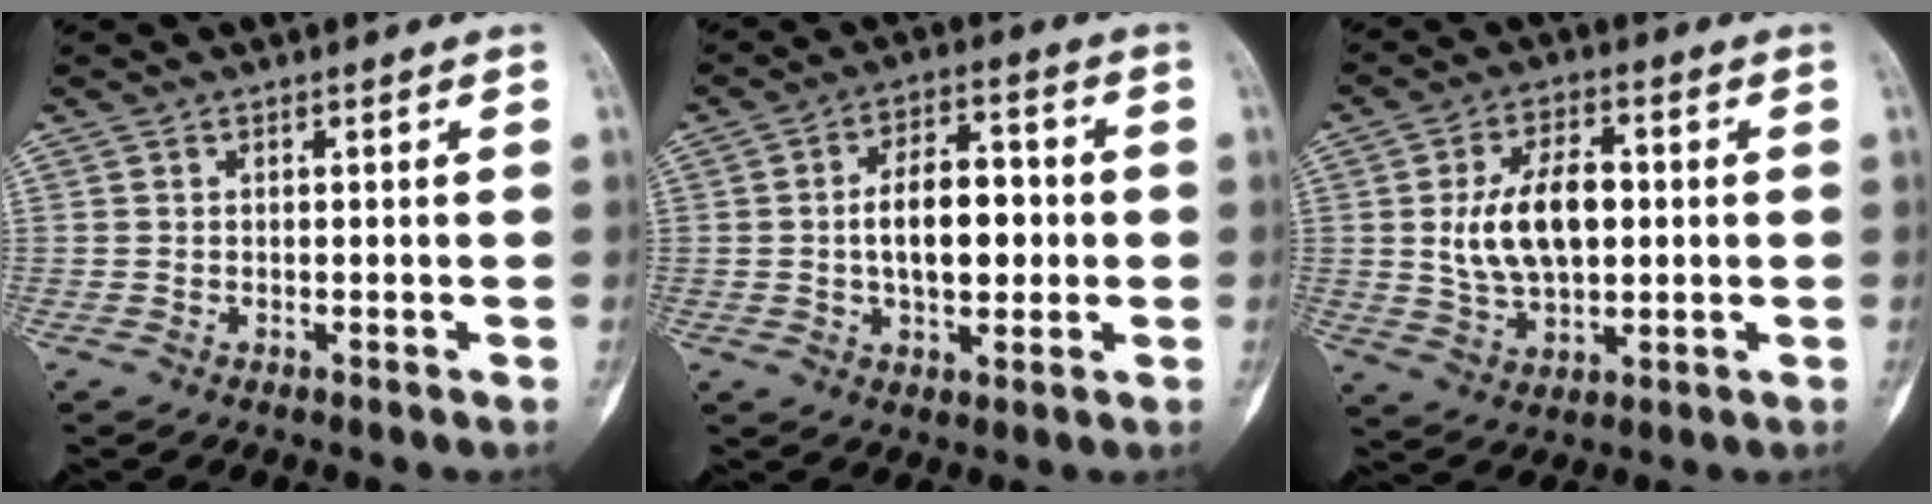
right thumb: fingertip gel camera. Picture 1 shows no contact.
{"total": 11.3, "force": [-0.1, 6.3, 9.4], "torque": [-0.126, 0.018, -0.002]}
{"total": 12.8, "force": [1.0, 7.5, 10.4], "torque": [-0.167, 0.005, 0.024]}